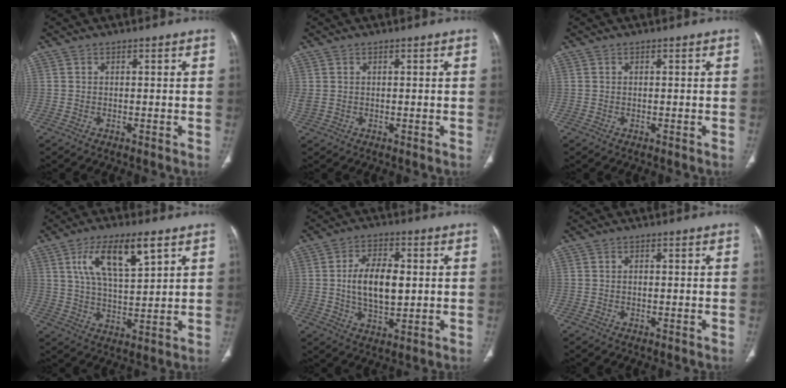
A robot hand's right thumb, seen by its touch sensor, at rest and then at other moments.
{"total": 1.5, "force": [0.3, 1.1, 0.9], "torque": [-0.036, 0.002, 0.011]}
{"total": 0.0}
{"total": 12.3, "force": [5.7, 4.3, 10.0], "torque": [-0.171, -0.016, 0.107]}
{"total": 10.4, "force": [0.7, 5.4, 8.9], "torque": [-0.151, -0.003, 0.016]}
{"total": 0.8, "force": [0.1, 0.4, 0.7], "torque": [-0.016, 0.004, 0.002]}